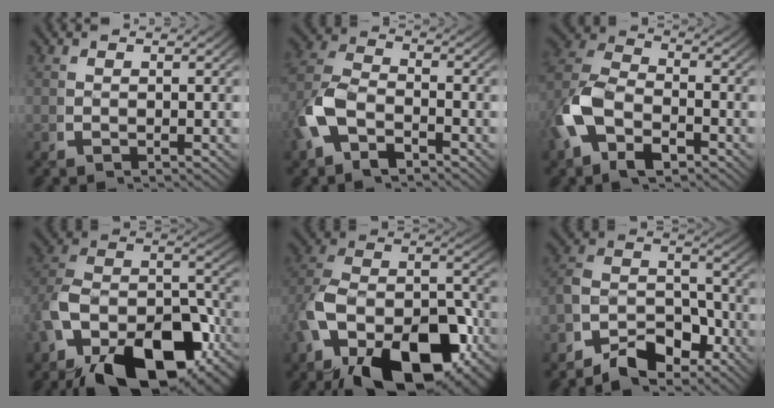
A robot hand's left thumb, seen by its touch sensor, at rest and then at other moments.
{"total": 5.8, "force": [-1.5, 4.2, 3.7], "torque": [-0.096, -0.012, -0.024]}
{"total": 7.5, "force": [-1.0, 5.5, 5.0], "torque": [-0.122, -0.014, -0.017]}
{"total": 16.7, "force": [-5.1, 10.6, 11.9], "torque": [-0.245, -0.058, -0.059]}
{"total": 14.9, "force": [-4.5, 9.0, 11.1], "torque": [-0.238, -0.059, -0.043]}
{"total": 6.8, "force": [-2.9, 4.6, 4.1], "torque": [-0.071, -0.016, -0.053]}